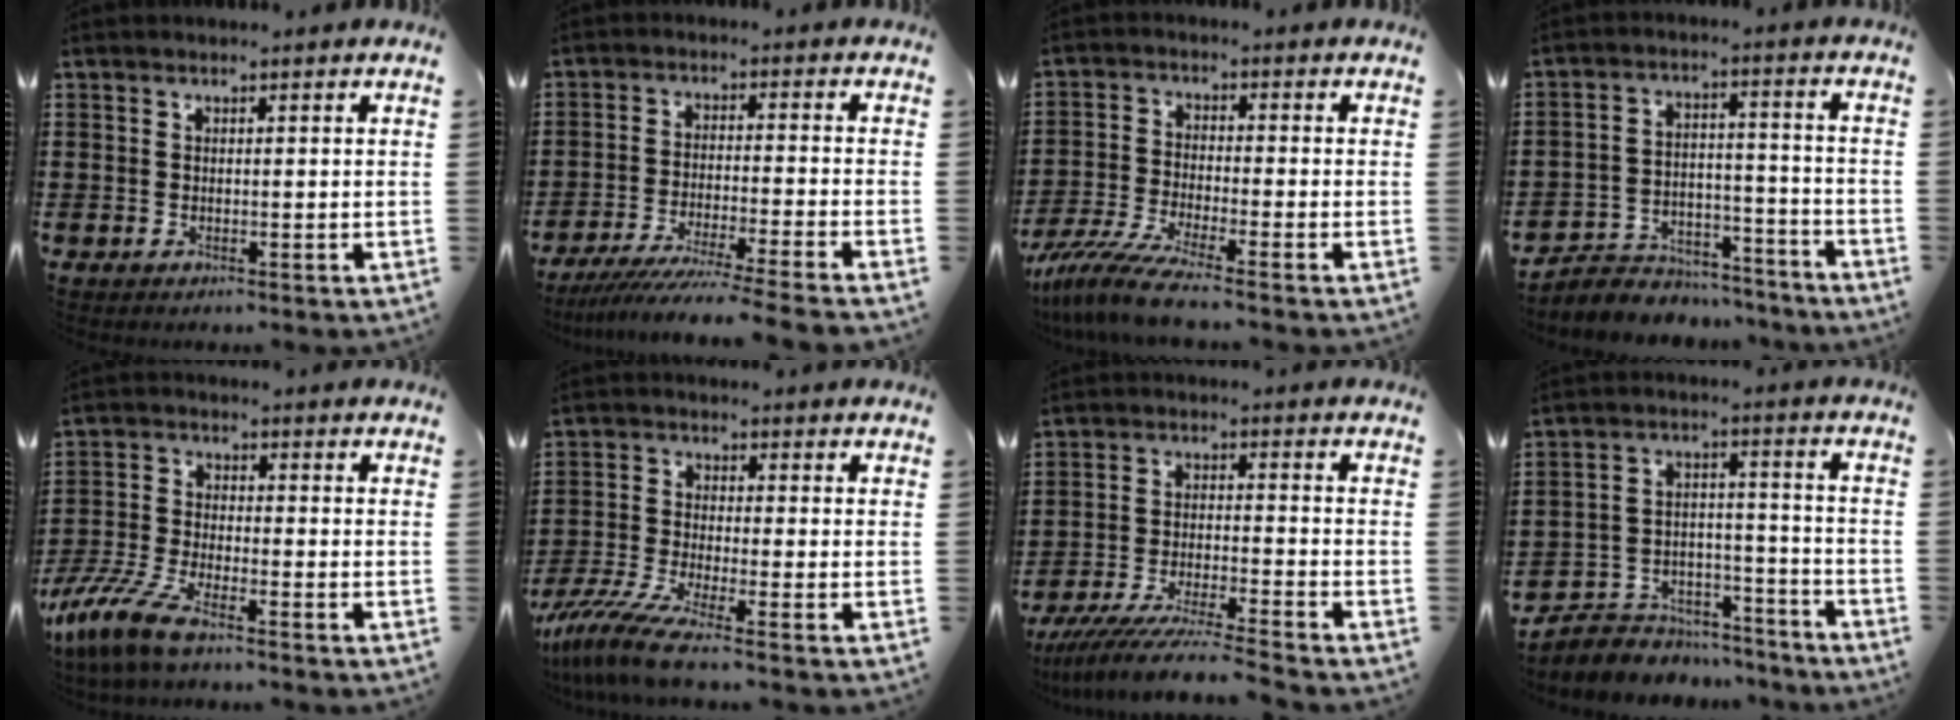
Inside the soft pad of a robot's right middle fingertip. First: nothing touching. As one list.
[{"total": 6.0, "force": [-5.5, -0.7, 2.3], "torque": [-0.047, -0.022, -0.111]}, {"total": 7.1, "force": [-5.9, 0.1, 3.9], "torque": [-0.100, -0.020, -0.119]}, {"total": 5.3, "force": [-5.0, 1.7, 0.4], "torque": [-0.014, 0.013, -0.104]}, {"total": 7.4, "force": [-6.0, 1.1, 4.2], "torque": [-0.119, -0.016, -0.126]}, {"total": 7.0, "force": [-5.4, 0.2, 4.4], "torque": [-0.109, -0.022, -0.108]}, {"total": 7.2, "force": [-6.6, -0.5, 2.7], "torque": [-0.055, -0.014, -0.129]}, {"total": 5.3, "force": [-4.8, 2.3, 0.4], "torque": [-0.016, 0.014, -0.099]}]